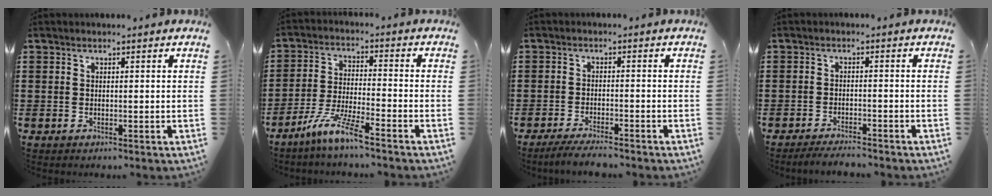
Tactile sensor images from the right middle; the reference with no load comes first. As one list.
[{"total": 7.2, "force": [-5.7, 0.1, 4.4], "torque": [-0.100, -0.013, -0.113]}, {"total": 3.3, "force": [-3.1, 0.0, 1.2], "torque": [-0.027, -0.005, -0.062]}, {"total": 2.7, "force": [-2.6, 0.1, 0.6], "torque": [-0.011, 0.001, -0.053]}]